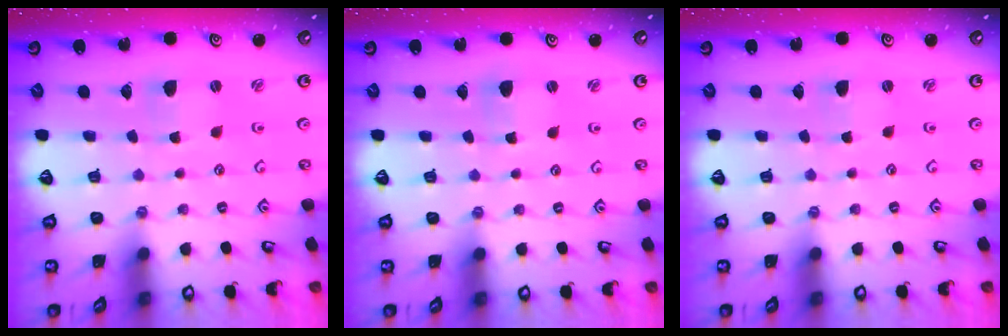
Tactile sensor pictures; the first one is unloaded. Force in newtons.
{"total": 1.7, "press": 1.7, "slide": 0.2}
{"total": 0.0}